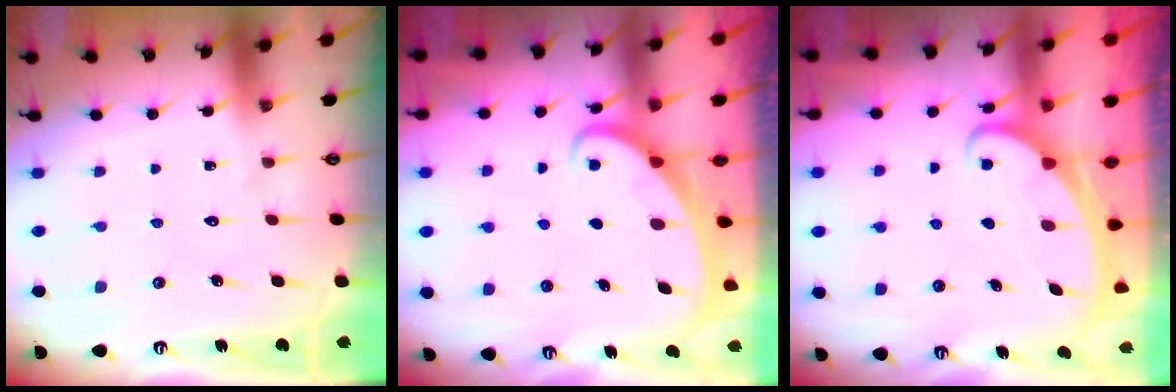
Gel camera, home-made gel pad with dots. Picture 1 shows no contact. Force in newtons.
{"total": 2.1, "press": 2.1, "slide": 0.0}
{"total": 2.3, "press": 2.3, "slide": 0.3}